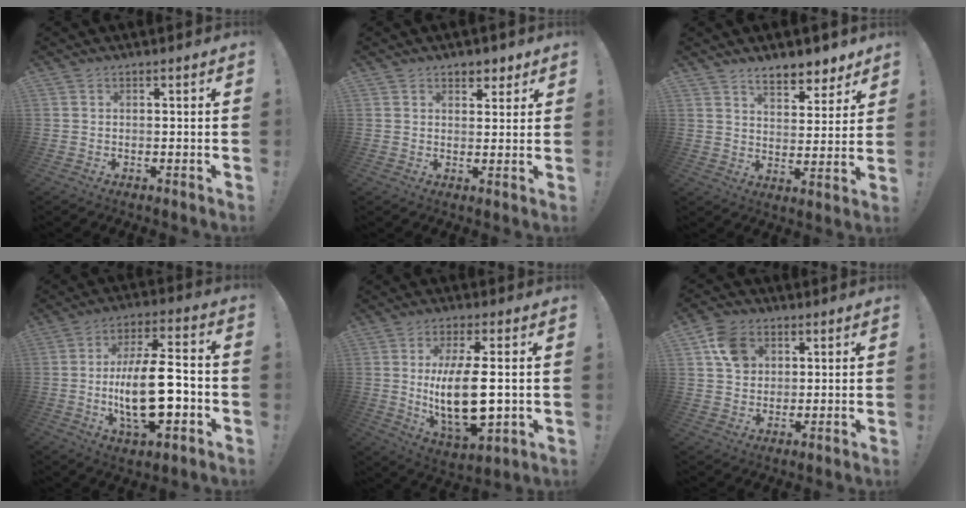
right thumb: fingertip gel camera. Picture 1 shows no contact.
{"total": 4.2, "force": [2.8, 2.9, 1.1], "torque": [0.007, -0.016, 0.048]}
{"total": 8.6, "force": [7.2, 3.3, 3.3], "torque": [-0.035, -0.055, 0.131]}
{"total": 19.0, "force": [-3.4, 7.4, 17.1], "torque": [-0.312, 0.002, -0.060]}
{"total": 17.1, "force": [0.6, 6.9, 15.6], "torque": [-0.278, -0.024, 0.007]}
{"total": 10.1, "force": [4.0, 8.1, 4.5], "torque": [-0.055, -0.010, 0.082]}